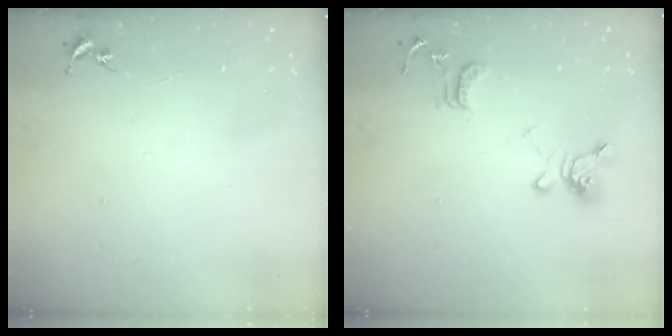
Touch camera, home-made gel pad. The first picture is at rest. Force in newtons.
{"total": 14.3, "press": 14.2, "slide": 1.5}